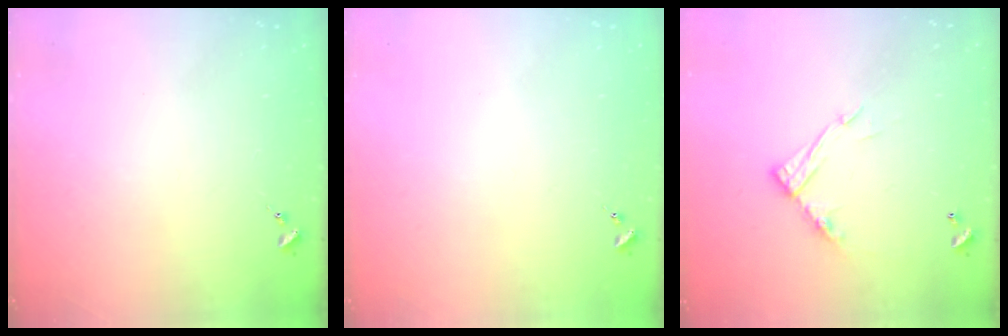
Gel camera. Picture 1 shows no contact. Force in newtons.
{"total": 0.0}
{"total": 11.5, "press": 11.4, "slide": 0.8}